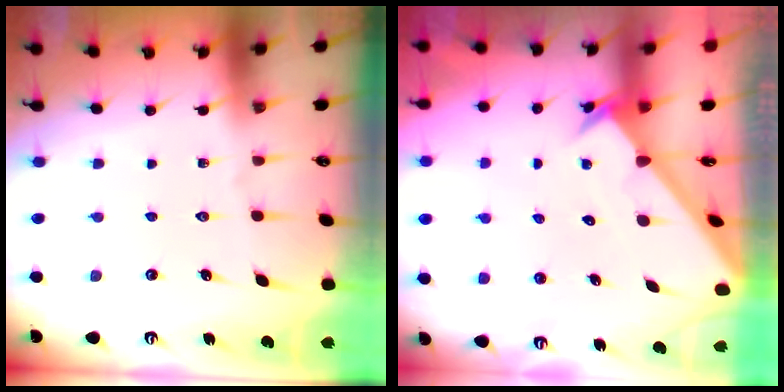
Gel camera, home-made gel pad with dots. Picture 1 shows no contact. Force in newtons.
{"total": 2.2, "press": 2.2, "slide": 0.2}